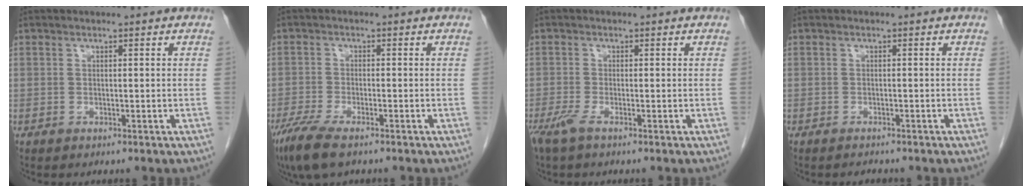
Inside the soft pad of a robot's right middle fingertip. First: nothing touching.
{"total": 6.5, "force": [-4.6, 1.3, 4.5], "torque": [-0.092, -0.018, -0.079]}
{"total": 2.5, "force": [-1.6, 0.3, 1.9], "torque": [-0.045, -0.007, -0.036]}
{"total": 1.3, "force": [-1.2, 0.3, 0.3], "torque": [-0.009, -0.002, -0.014]}